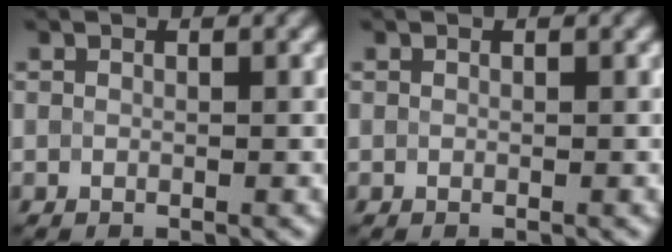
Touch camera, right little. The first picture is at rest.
{"total": 0.0}